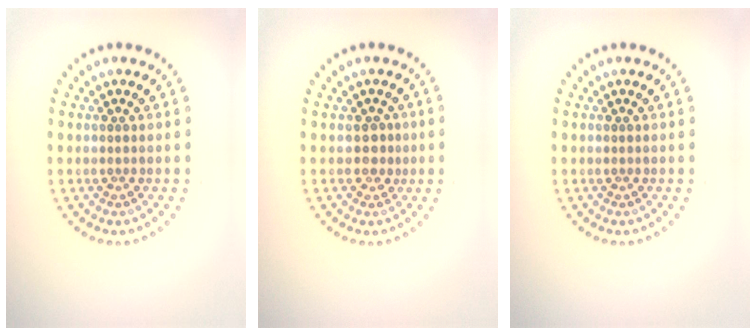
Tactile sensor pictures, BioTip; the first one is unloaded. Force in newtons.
{"total": 1.5, "press": 1.2, "slide": 0.9}
{"total": 0.0}